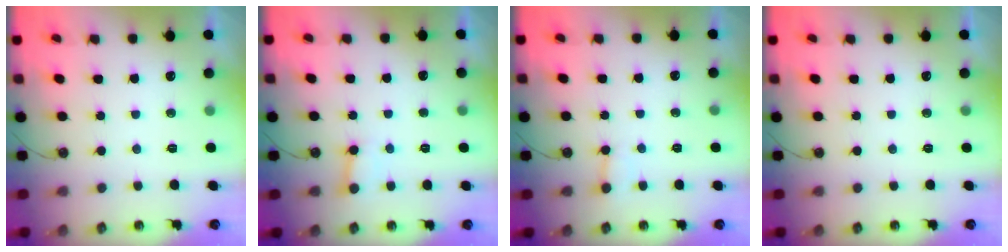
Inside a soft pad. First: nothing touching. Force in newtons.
{"total": 5.0, "press": 4.9, "slide": 0.8}
{"total": 3.8, "press": 3.8, "slide": 0.3}
{"total": 0.0}